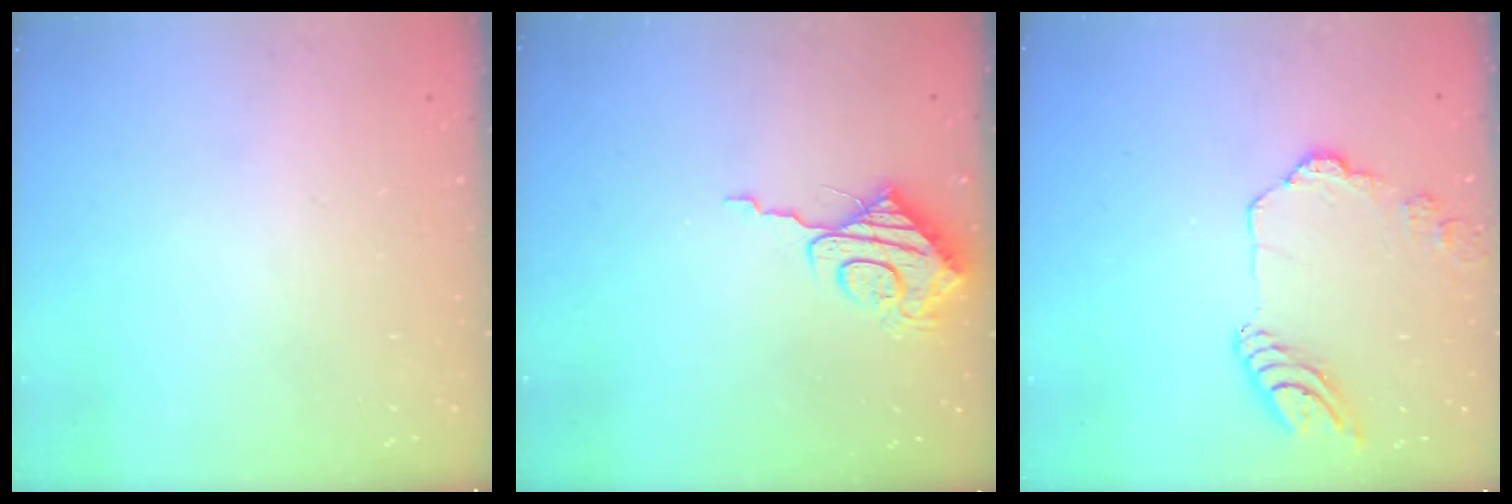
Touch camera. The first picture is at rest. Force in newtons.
{"total": 9.5, "press": 9.4, "slide": 0.9}
{"total": 13.1, "press": 13.1, "slide": 1.3}